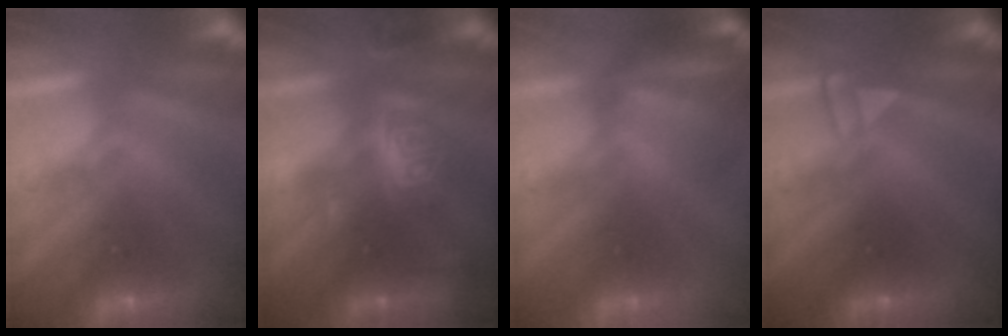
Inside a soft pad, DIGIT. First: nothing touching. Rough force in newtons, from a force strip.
{"total": 2.4}
{"total": 8.4}
{"total": 3.3}